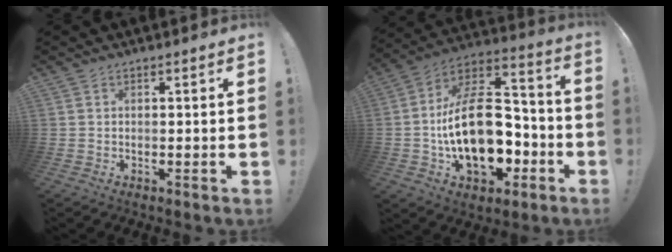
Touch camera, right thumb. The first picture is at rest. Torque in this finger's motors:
{"motor_torque": [2.28, 2.73, 1.48, -1.29, 0.18]}